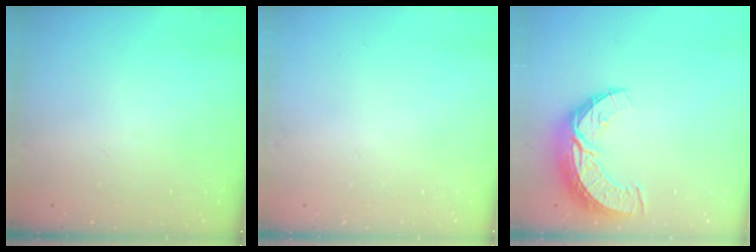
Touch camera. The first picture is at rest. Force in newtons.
{"total": 0.0}
{"total": 9.7, "press": 9.7, "slide": 0.7}